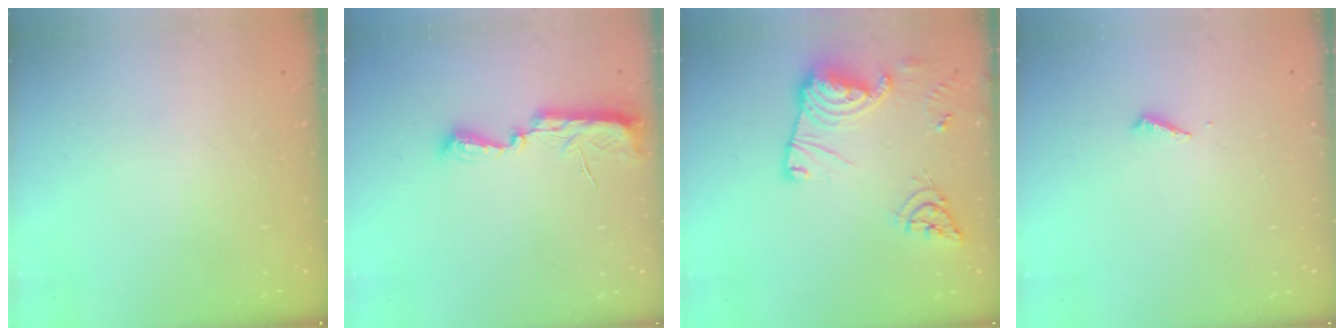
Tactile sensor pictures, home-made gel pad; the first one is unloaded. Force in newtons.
{"total": 10.3, "press": 8.9, "slide": 5.2}
{"total": 17.7, "press": 17.6, "slide": 1.8}
{"total": 2.0, "press": 2.0, "slide": 0.2}